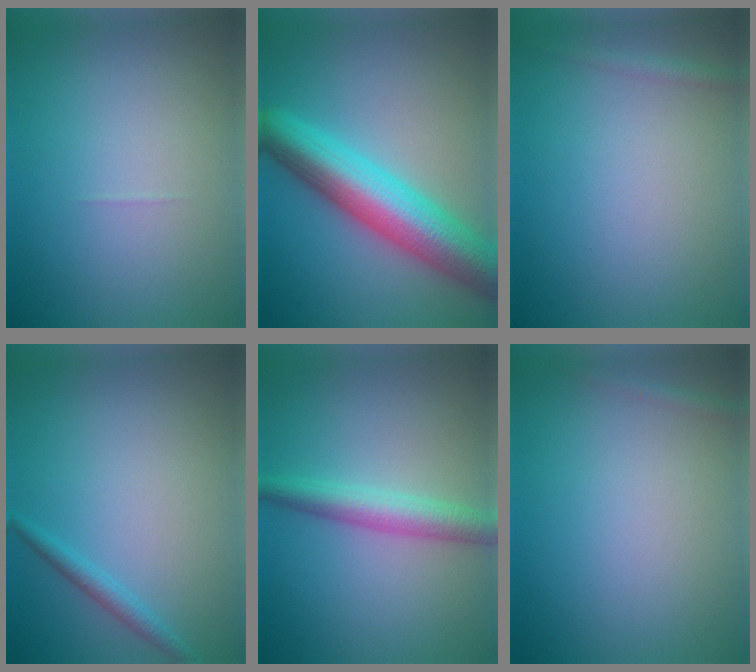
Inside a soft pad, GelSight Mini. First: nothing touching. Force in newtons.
{"total": 9.7, "press": 9.7, "slide": 0.2}
{"total": 1.1, "press": 1.1, "slide": 0.1}
{"total": 1.5, "press": 1.5, "slide": 0.0}
{"total": 3.5, "press": 3.5, "slide": 0.0}
{"total": 0.7, "press": 0.7, "slide": 0.0}